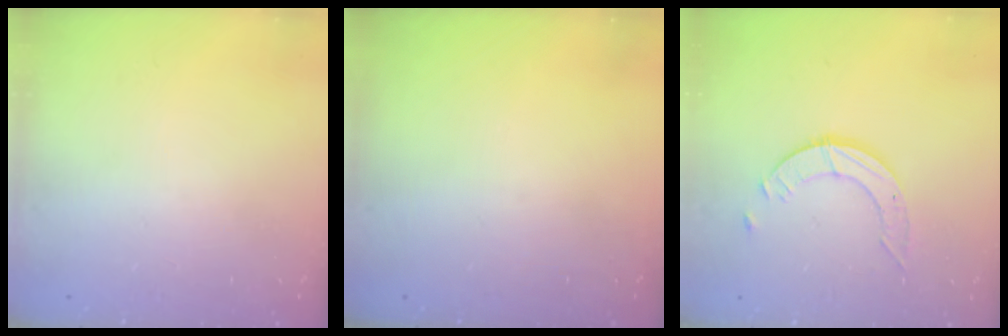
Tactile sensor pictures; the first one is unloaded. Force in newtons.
{"total": 0.0}
{"total": 3.7, "press": 3.6, "slide": 0.4}